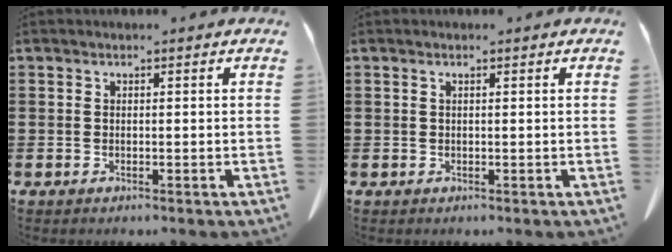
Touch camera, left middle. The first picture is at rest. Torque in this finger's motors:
{"motor_torque": [0.01, 0.11, 0.04, 0.01]}